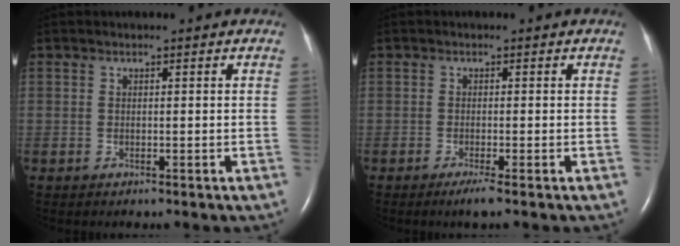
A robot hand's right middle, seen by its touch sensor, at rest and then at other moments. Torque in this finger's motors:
{"motor_torque": [0.26, -0.12, -0.03, 0.00]}